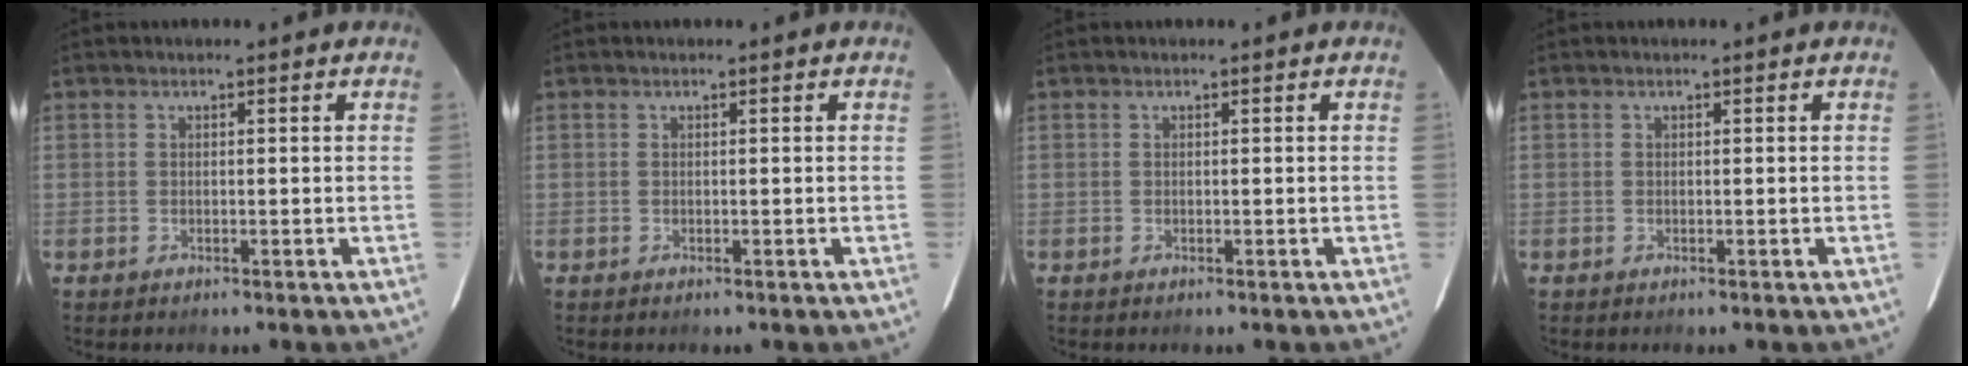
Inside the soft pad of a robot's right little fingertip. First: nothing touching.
{"total": 0.0}
{"total": 0.0}
{"total": 0.0}